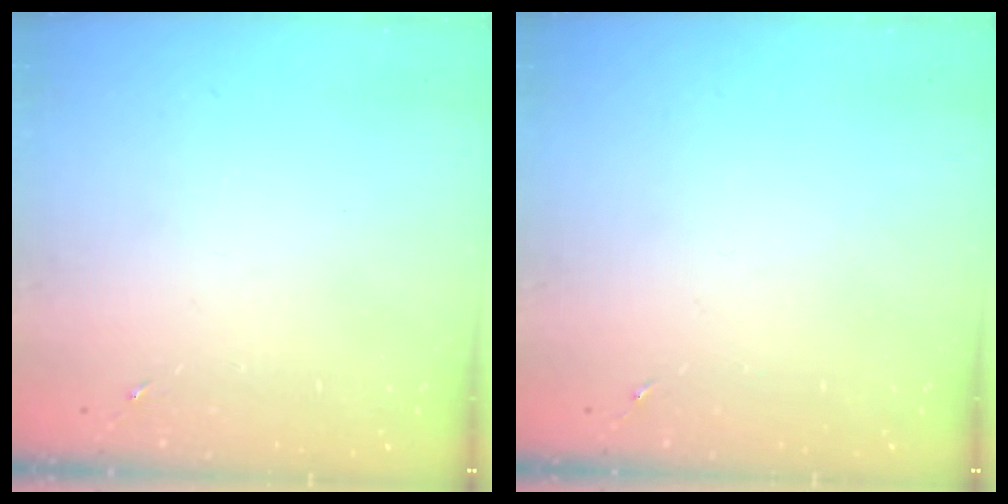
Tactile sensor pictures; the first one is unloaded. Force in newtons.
{"total": 0.0}